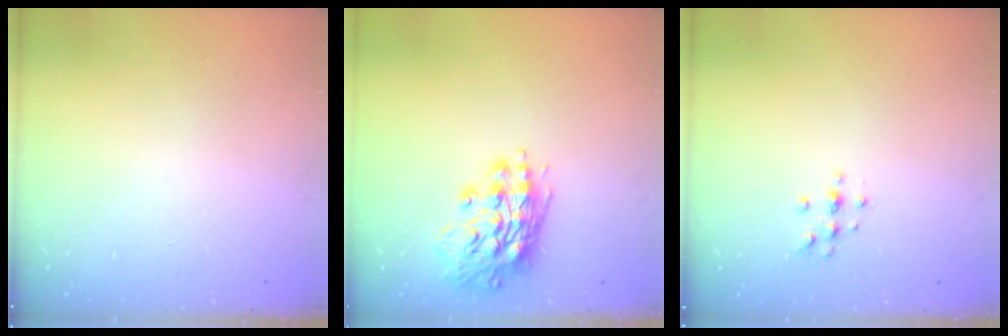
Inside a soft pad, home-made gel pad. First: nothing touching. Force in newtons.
{"total": 15.7, "press": 15.5, "slide": 2.5}
{"total": 4.3, "press": 4.2, "slide": 1.0}